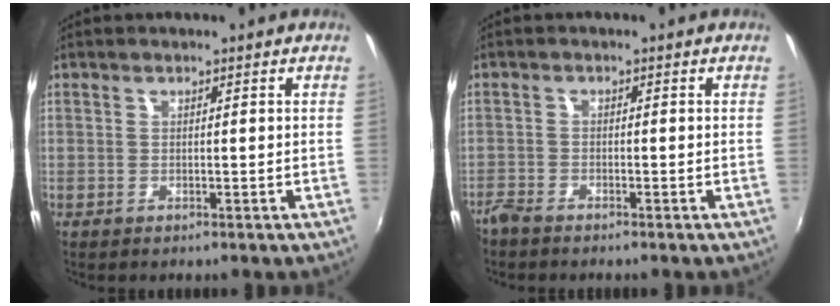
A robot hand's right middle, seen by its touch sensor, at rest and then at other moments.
{"total": 2.6, "force": [-2.4, 0.5, 0.7], "torque": [-0.024, -0.008, -0.051]}